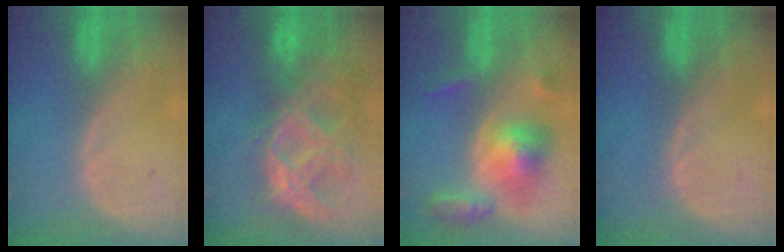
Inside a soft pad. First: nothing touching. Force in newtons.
{"total": 11.1, "press": 9.4, "slide": 6.0}
{"total": 8.1, "press": 8.1, "slide": 0.6}
{"total": 0.0}